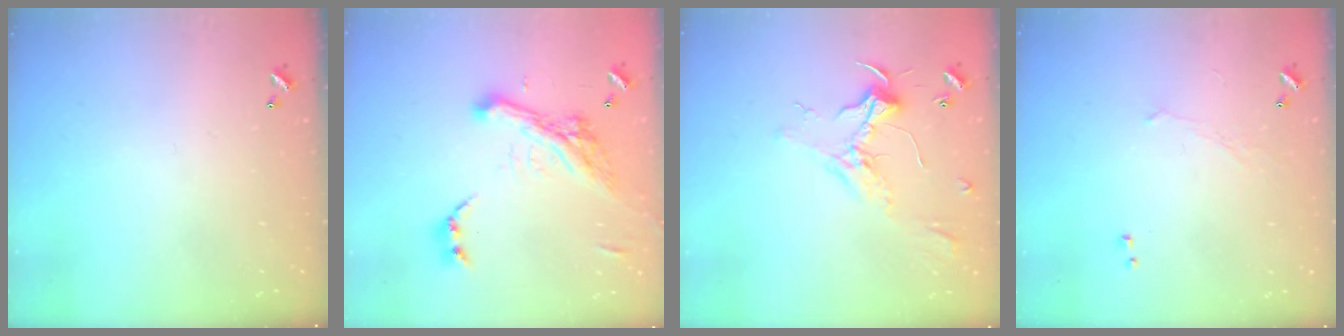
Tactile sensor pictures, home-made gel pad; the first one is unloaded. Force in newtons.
{"total": 6.5, "press": 6.3, "slide": 1.6}
{"total": 2.2, "press": 2.1, "slide": 0.7}
{"total": 0.0}